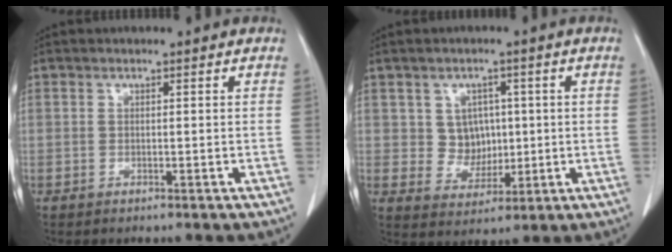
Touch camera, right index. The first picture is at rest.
{"total": 5.1, "force": [0.9, 4.6, 1.9], "torque": [-0.025, 0.009, 0.024]}